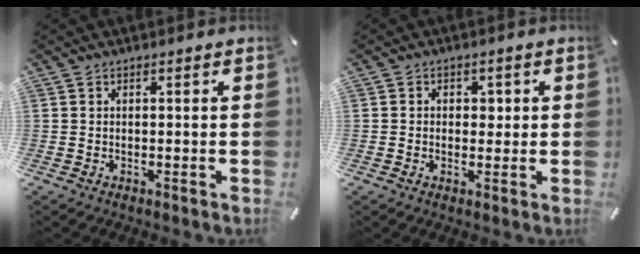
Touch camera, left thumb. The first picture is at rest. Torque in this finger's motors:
{"motor_torque": [0.04, -0.22, 0.10, 0.18, -0.09]}